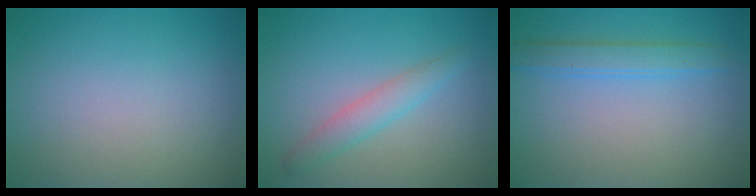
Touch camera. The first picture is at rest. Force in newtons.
{"total": 2.3, "press": 2.3, "slide": 0.0}
{"total": 2.5, "press": 2.5, "slide": 0.2}